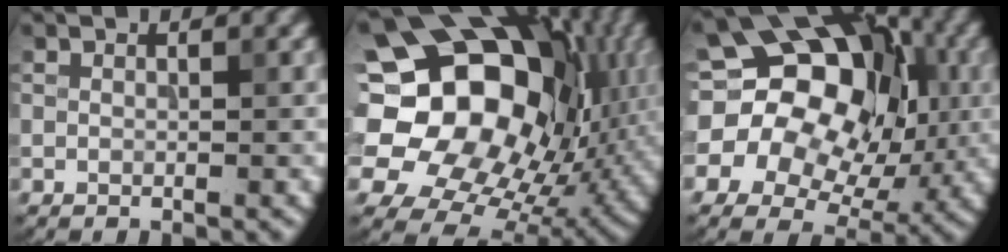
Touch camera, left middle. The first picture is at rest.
{"total": 19.5, "force": [3.4, 15.2, 11.8], "torque": [-0.198, 0.017, 0.067]}
{"total": 16.6, "force": [2.3, 12.9, 10.2], "torque": [-0.152, 0.028, 0.015]}